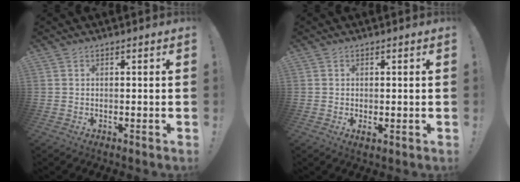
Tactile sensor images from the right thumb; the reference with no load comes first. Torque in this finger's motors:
{"motor_torque": [-0.34, 0.12, -0.32, 0.37, 0.00]}